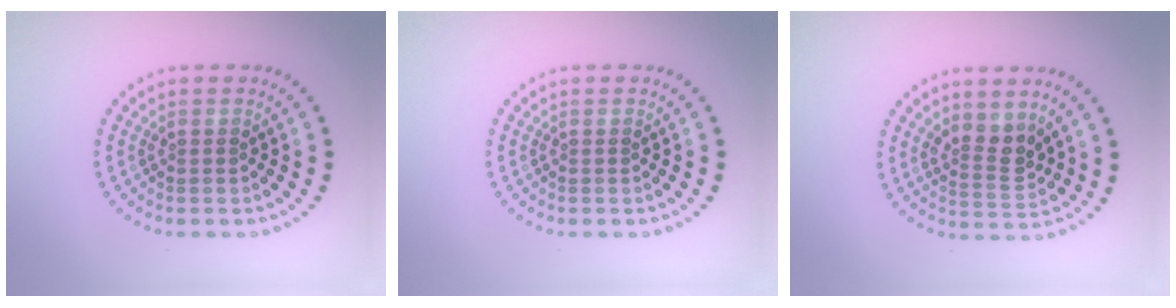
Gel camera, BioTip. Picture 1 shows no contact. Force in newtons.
{"total": 0.0}
{"total": 2.9, "press": 2.6, "slide": 1.3}